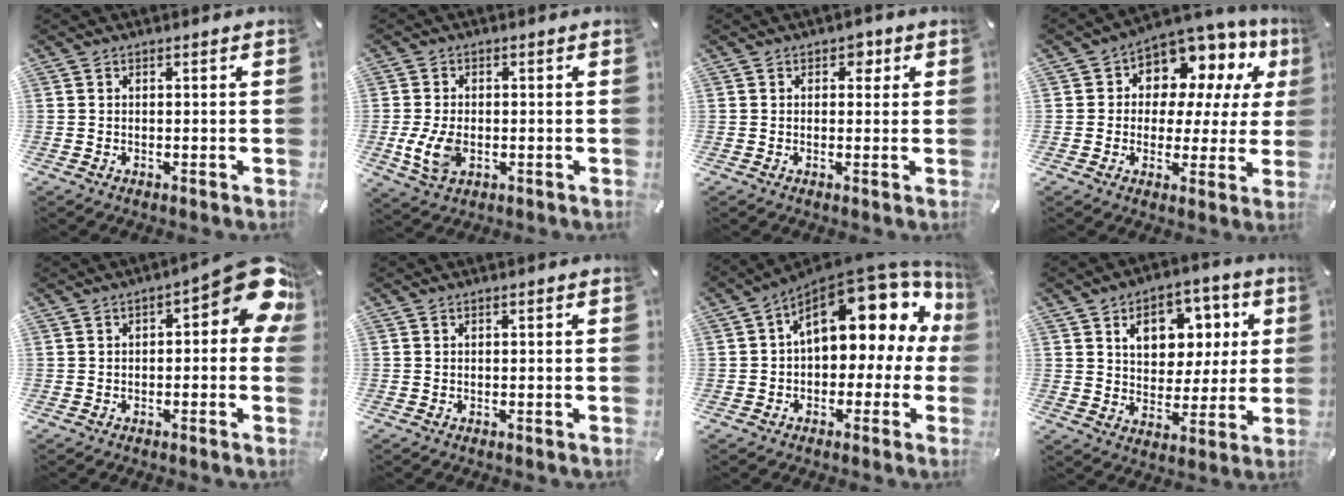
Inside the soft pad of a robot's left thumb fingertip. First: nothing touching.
{"total": 7.3, "force": [-1.3, 4.9, 5.2], "torque": [-0.126, -0.001, -0.025]}
{"total": 2.6, "force": [0.8, 2.0, 1.5], "torque": [0.000, -0.004, 0.004]}
{"total": 8.8, "force": [5.1, 6.5, 3.2], "torque": [-0.061, -0.054, 0.093]}
{"total": 12.4, "force": [4.1, 4.8, 10.7], "torque": [-0.133, -0.036, 0.068]}
{"total": 0.0}
{"total": 16.9, "force": [7.7, 9.3, 11.9], "torque": [-0.157, -0.059, 0.126]}
{"total": 11.7, "force": [4.6, 9.2, 5.6], "torque": [-0.081, -0.016, 0.081]}